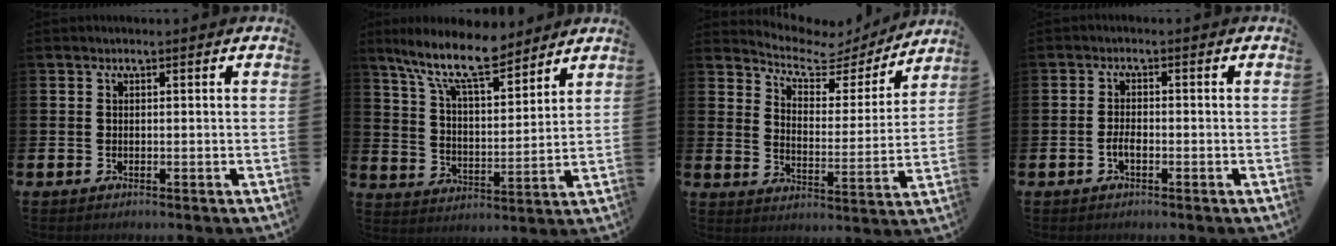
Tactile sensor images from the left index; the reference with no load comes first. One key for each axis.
{"total": 11.5, "fx": 9.7, "fy": 2.7, "fz": 5.7, "tx": -0.129, "ty": -0.044, "tz": 0.171}
{"total": 6.4, "fx": 5.5, "fy": 2.5, "fz": 2.2, "tx": -0.061, "ty": -0.043, "tz": 0.086}
{"total": 1.7, "fx": -0.7, "fy": 0.7, "fz": 1.3, "tx": -0.024, "ty": 0.001, "tz": -0.015}